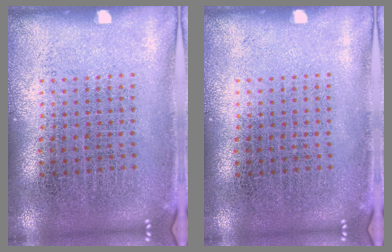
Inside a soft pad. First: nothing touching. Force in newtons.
{"total": 0.0}